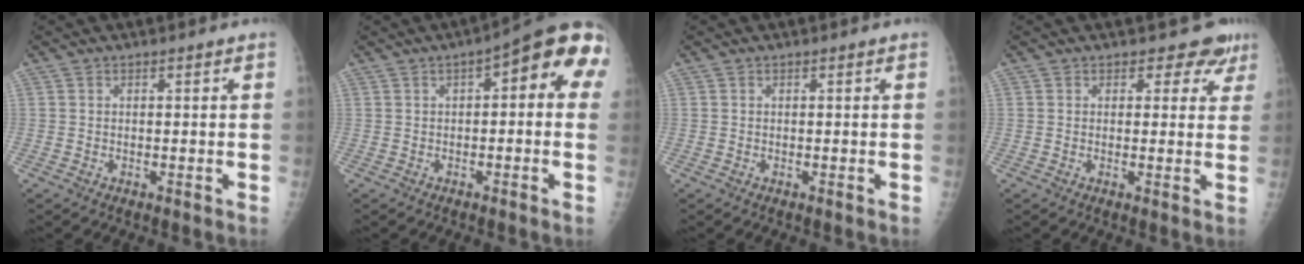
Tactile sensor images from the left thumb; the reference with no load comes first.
{"total": 11.0, "force": [2.5, 4.3, 9.8], "torque": [-0.094, 0.028, 0.016]}
{"total": 0.0}
{"total": 4.4, "force": [3.3, 2.9, 0.5], "torque": [0.029, -0.018, 0.022]}